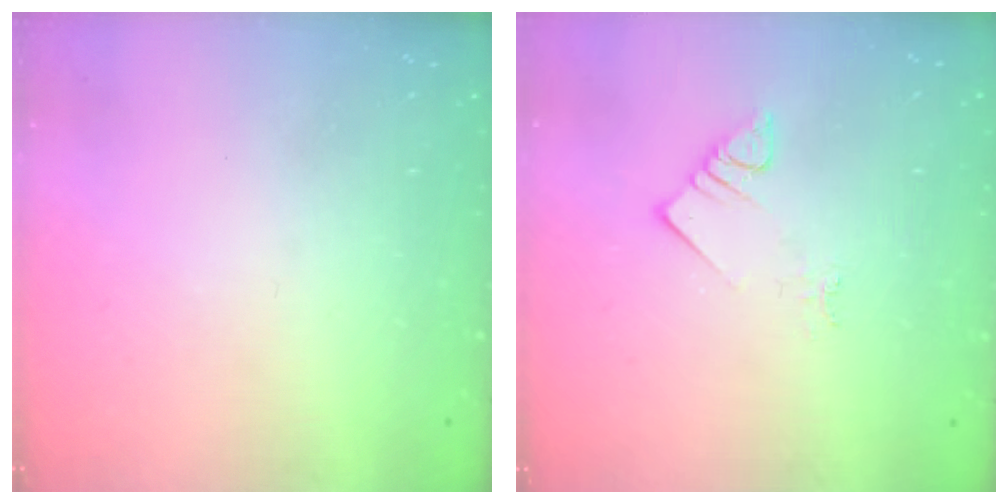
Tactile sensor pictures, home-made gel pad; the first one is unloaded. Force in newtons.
{"total": 4.0, "press": 3.9, "slide": 0.3}